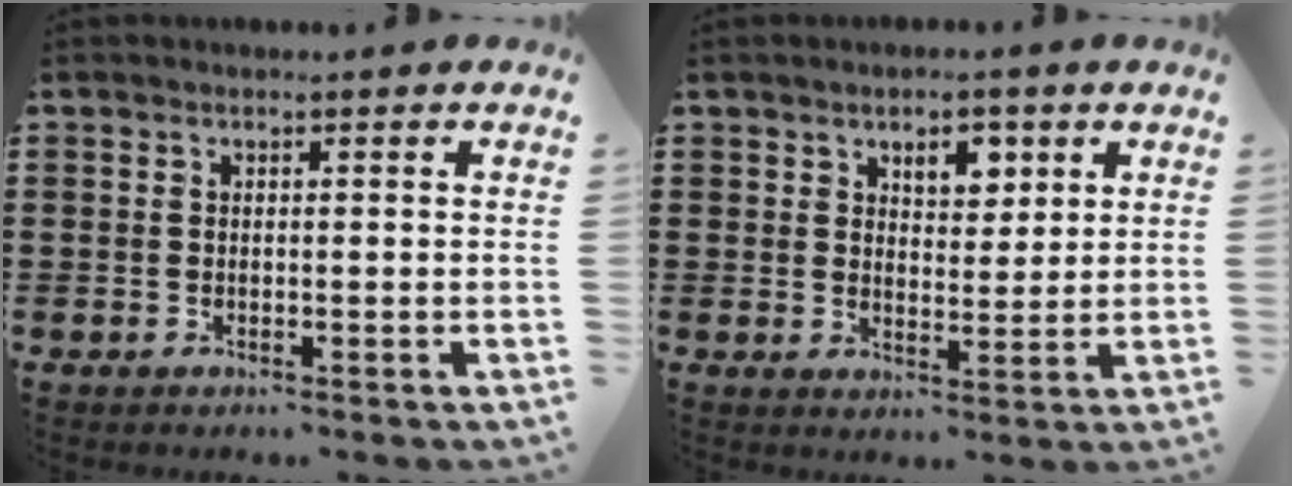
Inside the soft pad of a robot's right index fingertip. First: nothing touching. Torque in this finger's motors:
{"motor_torque": [0.05, -0.03, 0.07, 0.06]}